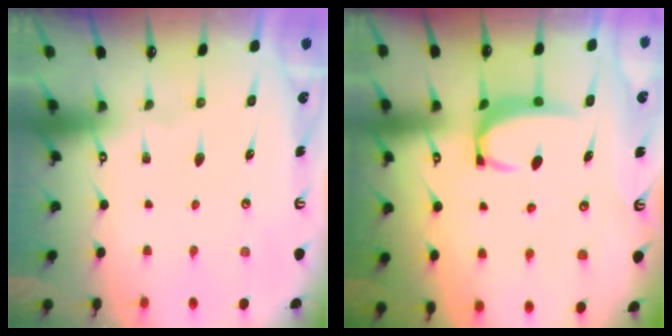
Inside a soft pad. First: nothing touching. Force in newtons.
{"total": 2.6, "press": 2.6, "slide": 0.4}